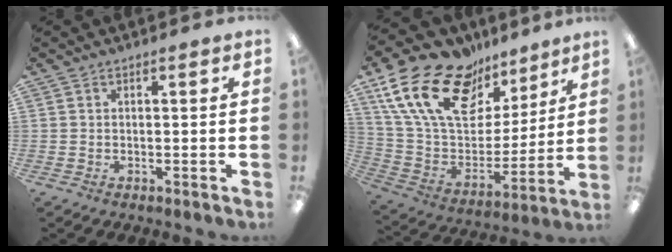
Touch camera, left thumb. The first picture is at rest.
{"total": 21.7, "force": [13.3, 12.4, 11.9], "torque": [-0.226, -0.065, 0.243]}